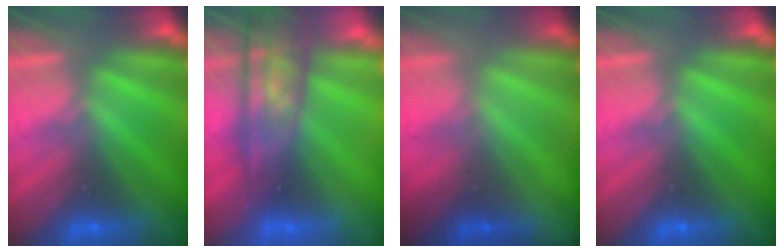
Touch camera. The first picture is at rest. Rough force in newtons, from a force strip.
{"total": 7.2}
{"total": 1.3}
{"total": 0.0}